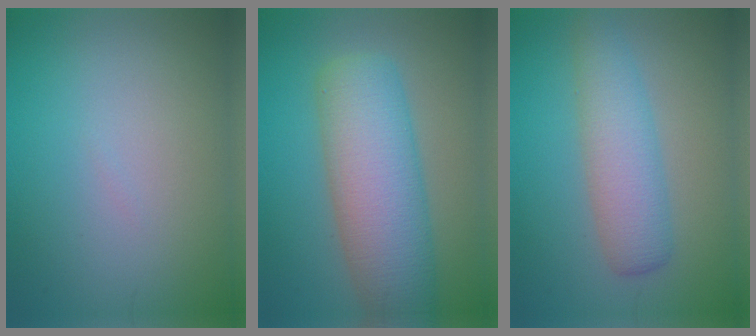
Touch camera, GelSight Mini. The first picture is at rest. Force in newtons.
{"total": 9.2, "press": 9.2, "slide": 0.3}
{"total": 4.5, "press": 4.5, "slide": 0.1}